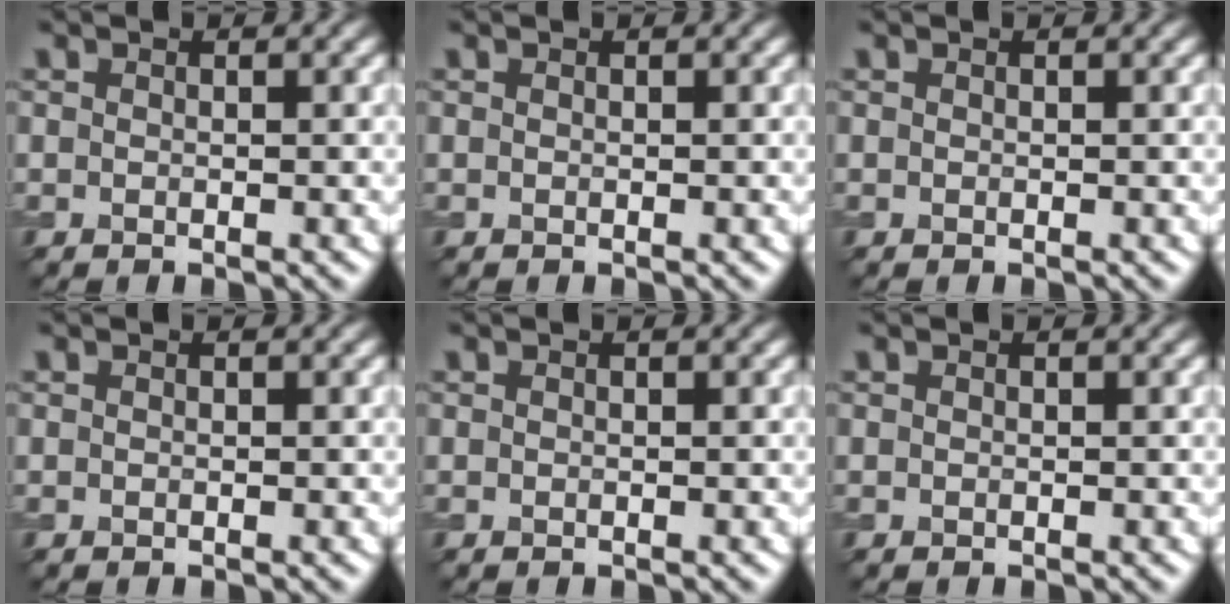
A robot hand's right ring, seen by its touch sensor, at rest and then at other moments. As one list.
[{"total": 0.0}, {"total": 0.0}, {"total": 0.0}, {"total": 0.0}, {"total": 0.0}]